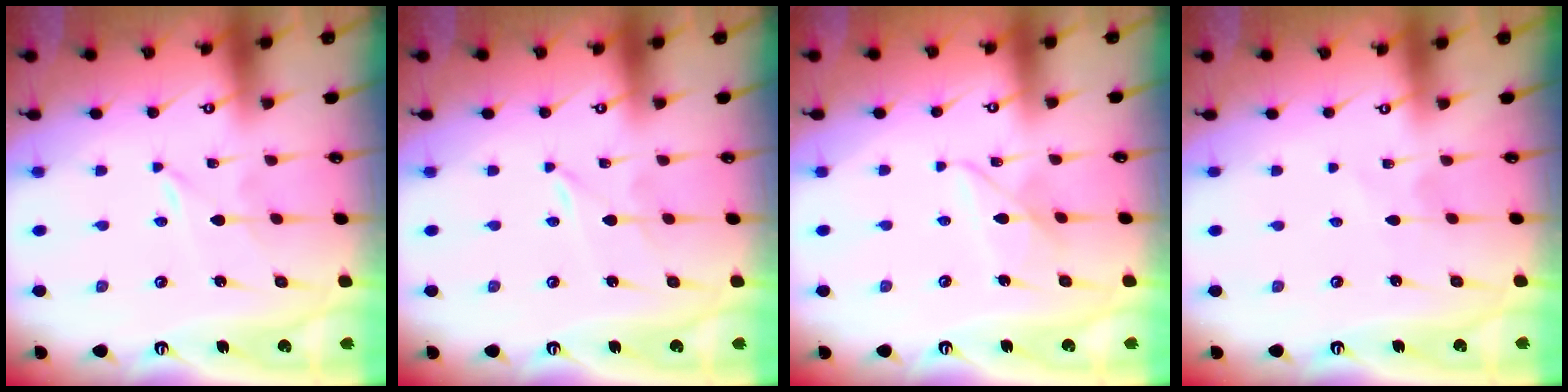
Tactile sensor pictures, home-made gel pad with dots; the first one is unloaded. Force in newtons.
{"total": 0.0}
{"total": 7.0, "press": 7.0, "slide": 0.3}
{"total": 1.1, "press": 1.1, "slide": 0.1}